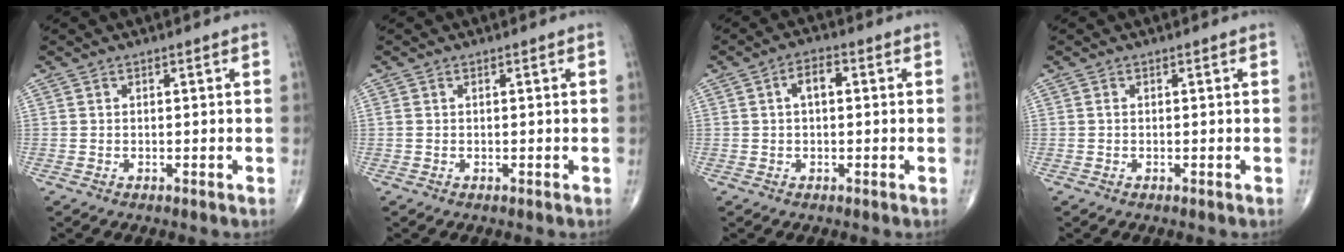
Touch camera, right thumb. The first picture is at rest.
{"total": 0.5, "force": [0.1, 0.3, 0.4], "torque": [-0.016, 0.008, 0.006]}
{"total": 3.8, "force": [0.6, 2.0, 3.2], "torque": [-0.050, 0.010, 0.004]}
{"total": 0.0}